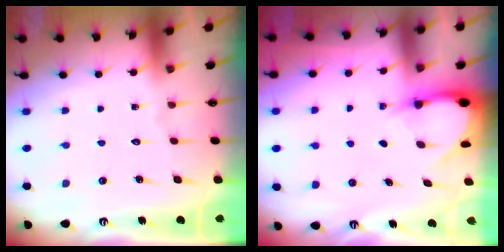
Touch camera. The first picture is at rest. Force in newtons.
{"total": 3.3, "press": 3.3, "slide": 0.4}